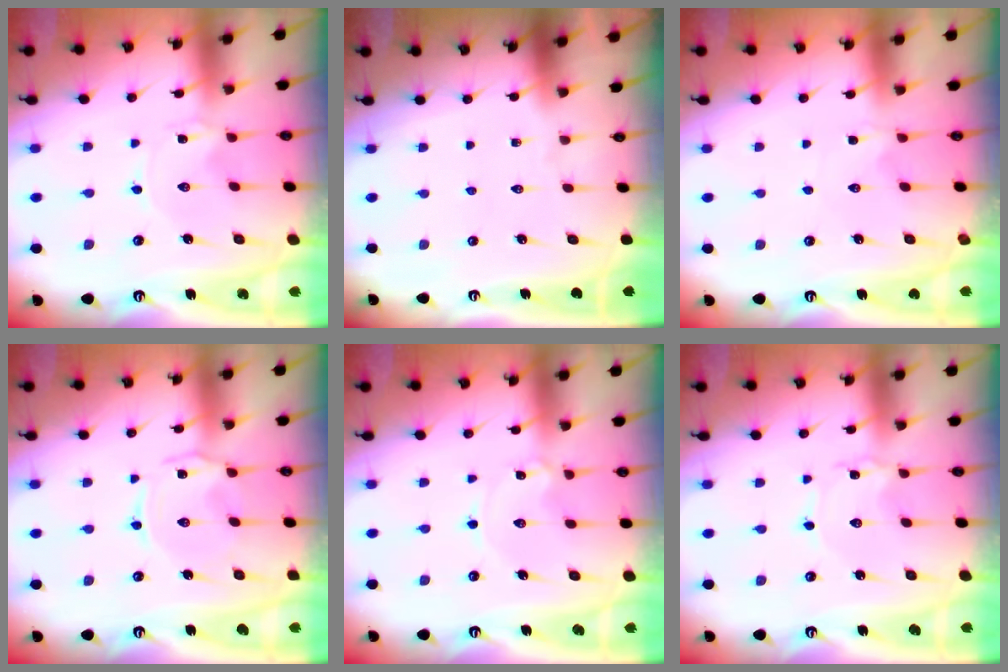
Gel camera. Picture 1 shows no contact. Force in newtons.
{"total": 0.0}
{"total": 0.6, "press": 0.5, "slide": 0.3}
{"total": 2.0, "press": 1.9, "slide": 0.5}
{"total": 1.2, "press": 1.2, "slide": 0.1}
{"total": 0.9, "press": 0.9, "slide": 0.1}